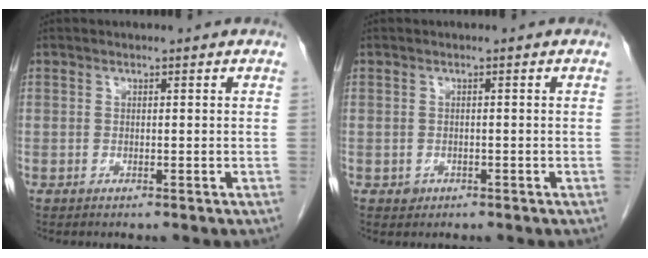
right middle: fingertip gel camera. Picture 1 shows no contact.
{"total": 1.1, "force": [-0.5, 1.0, 0.2], "torque": [0.000, 0.003, -0.005]}